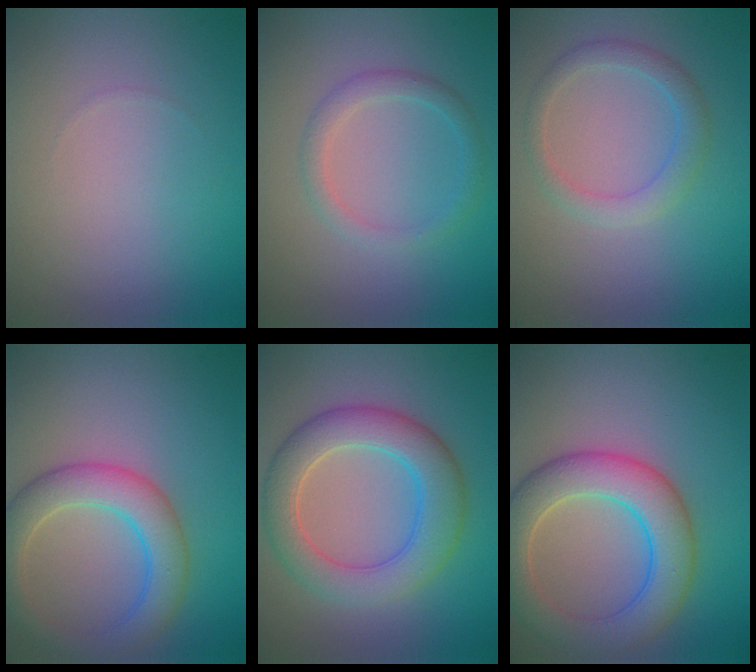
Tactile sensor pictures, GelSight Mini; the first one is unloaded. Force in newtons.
{"total": 2.0, "press": 2.0, "slide": 0.1}
{"total": 2.3, "press": 2.3, "slide": 0.1}
{"total": 4.9, "press": 4.9, "slide": 0.0}
{"total": 4.7, "press": 4.7, "slide": 0.5}
{"total": 6.8, "press": 6.7, "slide": 0.3}